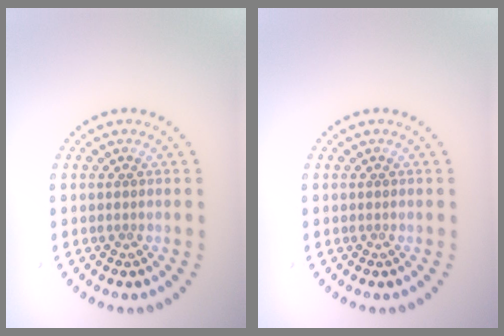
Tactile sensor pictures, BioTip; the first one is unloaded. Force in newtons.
{"total": 0.0}